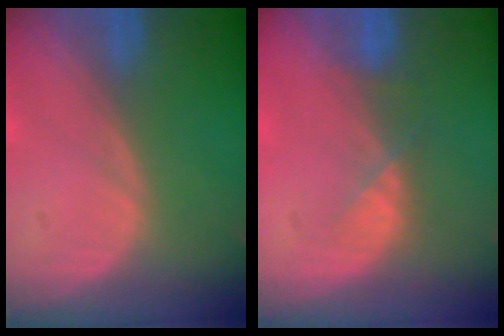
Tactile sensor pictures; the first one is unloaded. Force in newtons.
{"total": 2.6, "press": 2.5, "slide": 0.8}